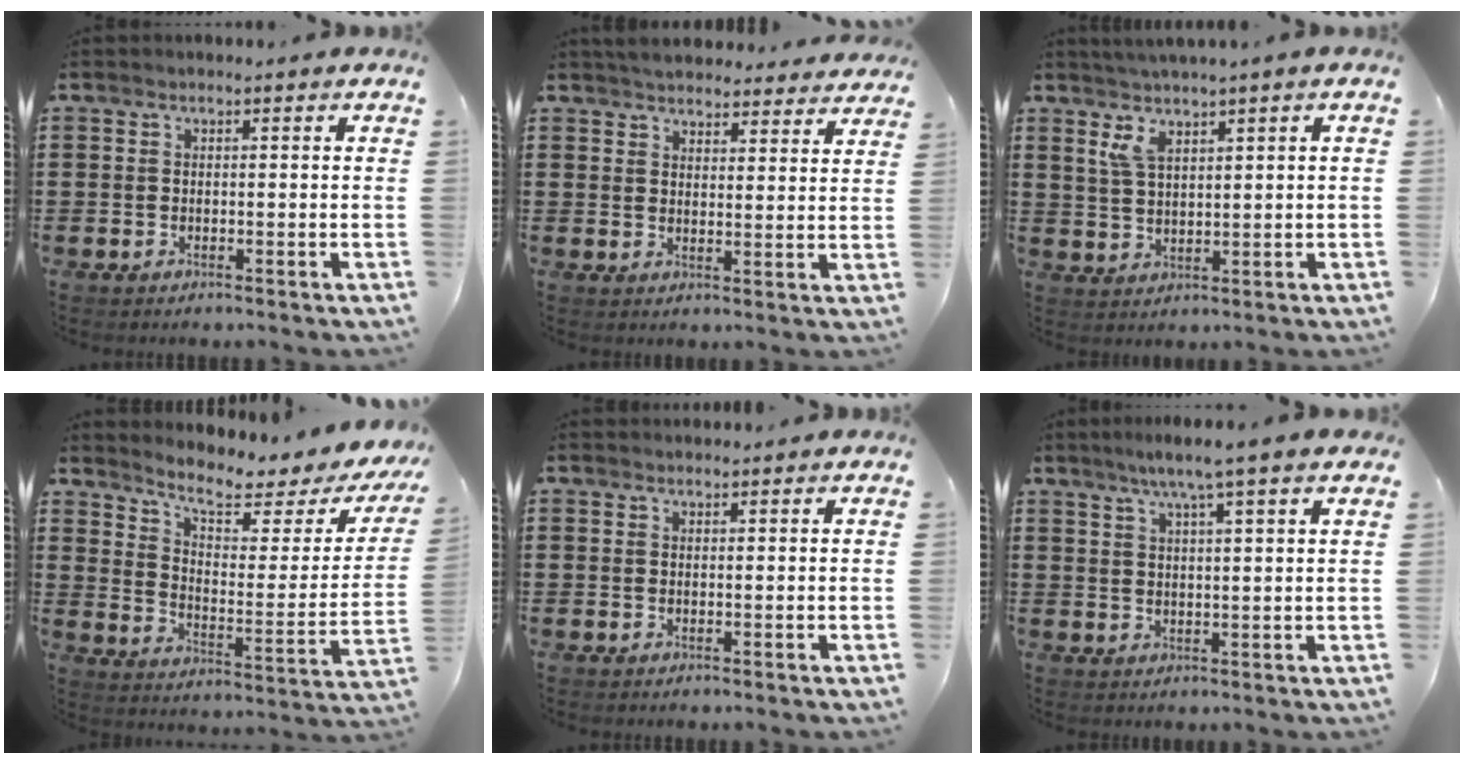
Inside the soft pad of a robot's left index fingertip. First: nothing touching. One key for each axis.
{"total": 4.1, "fx": 4.1, "fy": 0.5, "fz": 0.2, "tx": -0.018, "ty": -0.015, "tz": 0.075}
{"total": 4.1, "fx": 2.4, "fy": 0.8, "fz": 3.2, "tx": -0.069, "ty": 0.003, "tz": 0.043}
{"total": 5.8, "fx": 4.4, "fy": 1.6, "fz": 3.5, "tx": -0.076, "ty": -0.033, "tz": 0.065}
{"total": 0.9, "fx": 0.9, "fy": 0.1, "fz": 0.0, "tx": -0.003, "ty": -0.001, "tz": 0.018}
{"total": 5.1, "fx": 3.8, "fy": -0.6, "fz": 3.4, "tx": -0.076, "ty": -0.006, "tz": 0.063}